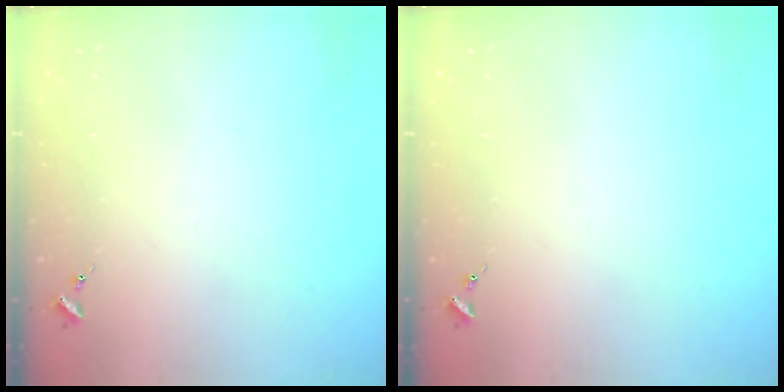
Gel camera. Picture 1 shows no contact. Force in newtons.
{"total": 0.0}